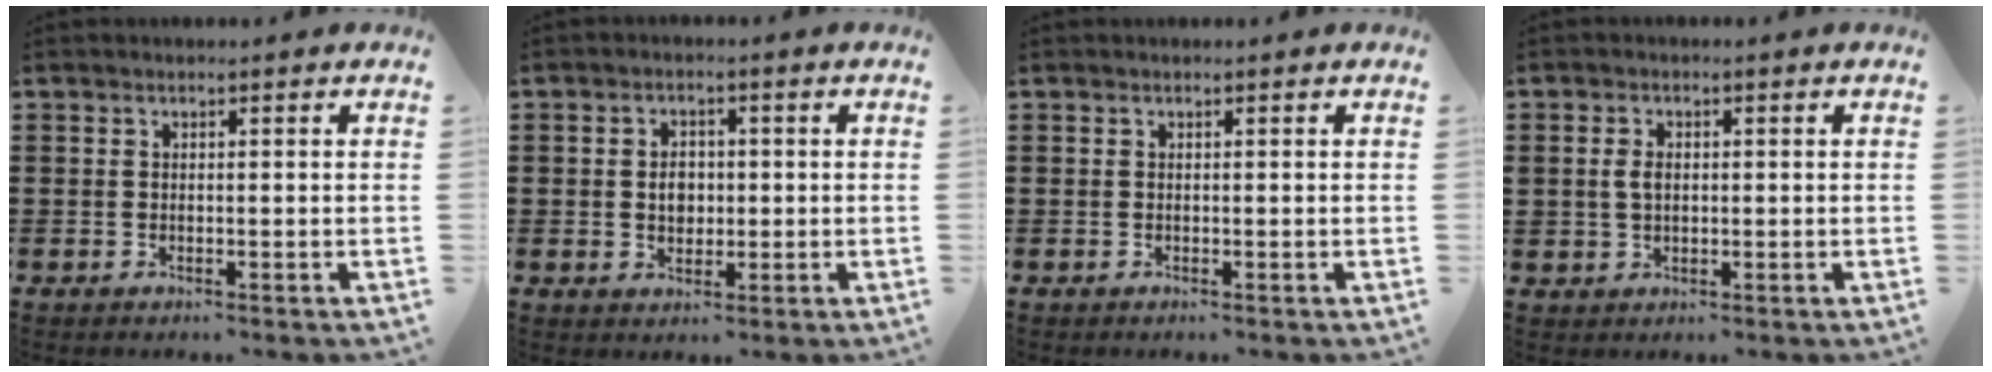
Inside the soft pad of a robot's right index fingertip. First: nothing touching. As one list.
[{"total": 3.1, "force": [-0.1, 2.3, 2.1], "torque": [-0.039, 0.003, -0.005]}, {"total": 0.0}, {"total": 2.4, "force": [0.3, 1.6, 1.7], "torque": [-0.036, 0.007, 0.004]}]